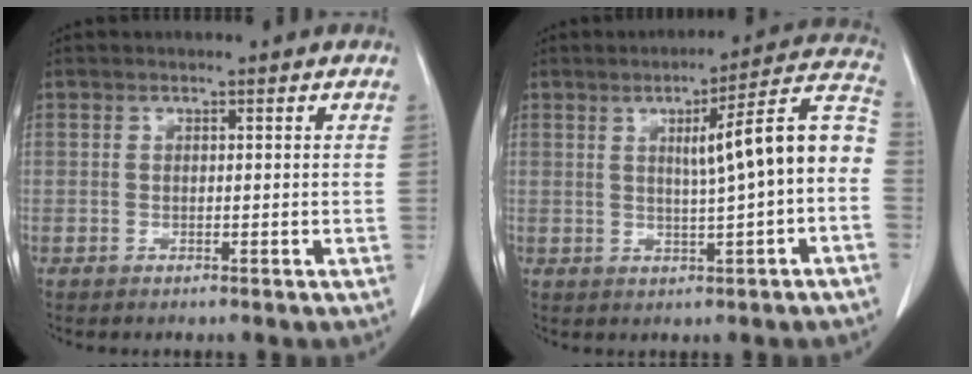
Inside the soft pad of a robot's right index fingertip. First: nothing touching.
{"total": 11.3, "force": [0.1, 0.2, 11.3], "torque": [-0.147, 0.028, -0.003]}